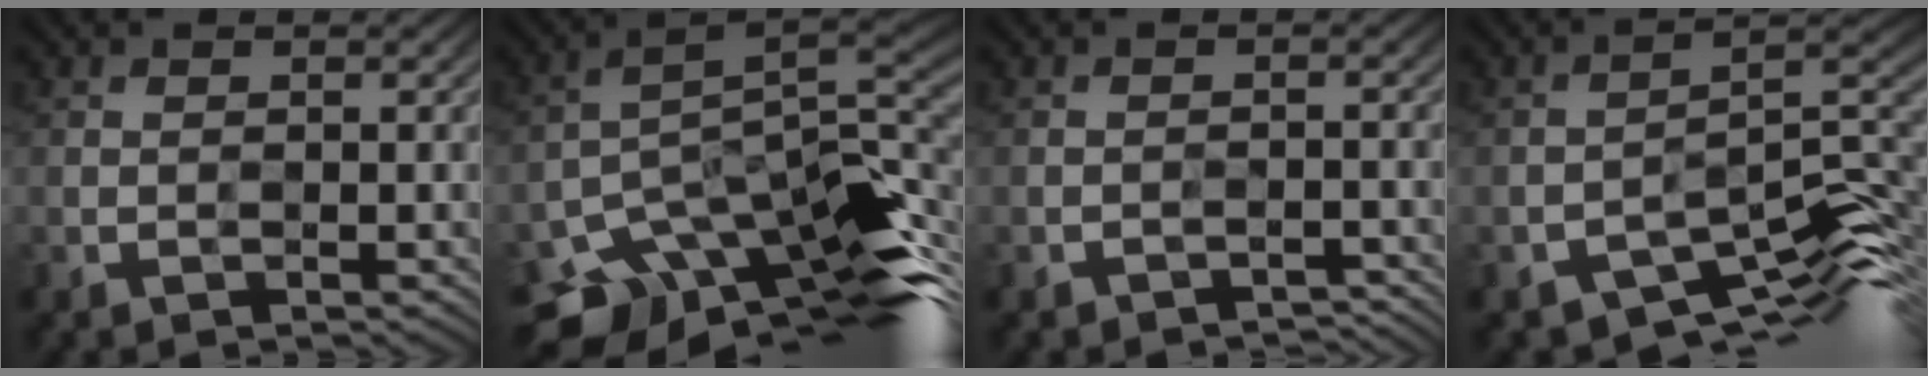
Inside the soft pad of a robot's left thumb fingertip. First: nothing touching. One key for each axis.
{"total": 14.2, "fx": -9.0, "fy": 6.1, "fz": 9.2, "tx": -0.166, "ty": -0.021, "tz": -0.145}
{"total": 1.8, "fx": -1.6, "fy": -0.1, "fz": -0.8, "tx": 0.014, "ty": 0.004, "tz": -0.031}
{"total": 9.6, "fx": -7.4, "fy": 3.0, "fz": 5.3, "tx": -0.065, "ty": -0.006, "tz": -0.130}